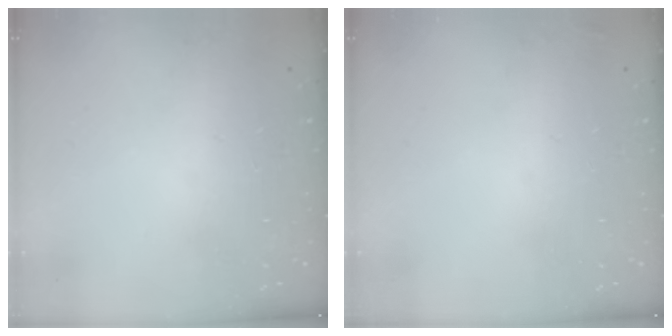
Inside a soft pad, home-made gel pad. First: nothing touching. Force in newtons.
{"total": 2.3, "press": 2.2, "slide": 0.8}